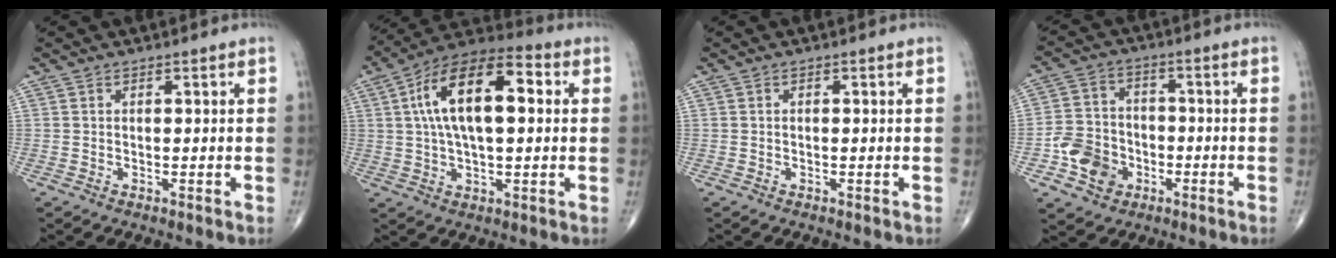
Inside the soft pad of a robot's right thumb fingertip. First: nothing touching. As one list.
[{"total": 17.6, "force": [3.2, 8.0, 15.4], "torque": [-0.262, 0.028, 0.046]}, {"total": 0.0}, {"total": 9.1, "force": [-3.5, 7.5, 3.9], "torque": [-0.045, 0.022, -0.063]}]